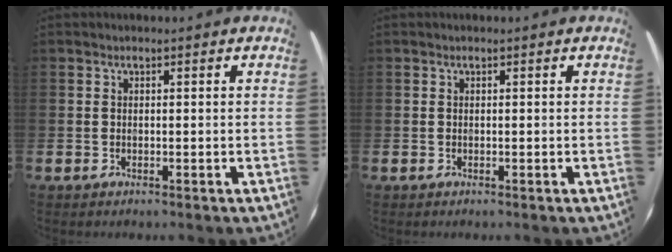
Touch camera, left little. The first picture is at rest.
{"total": 0.0}